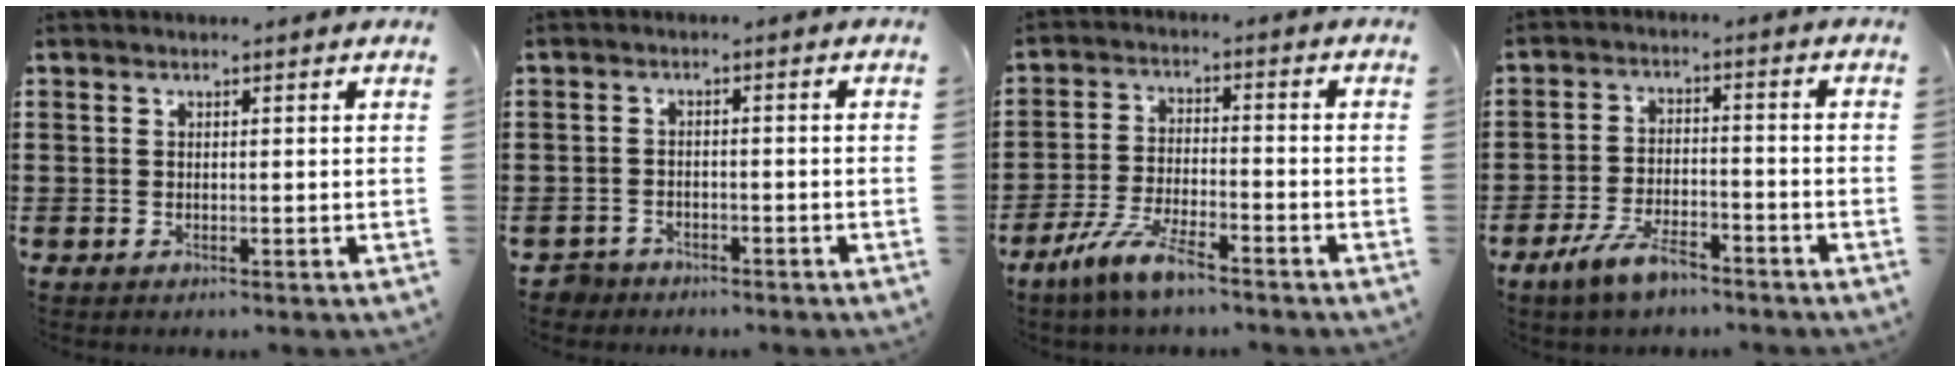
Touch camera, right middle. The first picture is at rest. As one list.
[{"total": 2.1, "force": [-2.0, 0.7, -0.1], "torque": [-0.005, 0.000, -0.045]}, {"total": 7.0, "force": [-5.5, 1.0, 4.2], "torque": [-0.101, -0.010, -0.107]}, {"total": 6.3, "force": [-4.9, 1.9, 3.5], "torque": [-0.075, 0.002, -0.094]}]